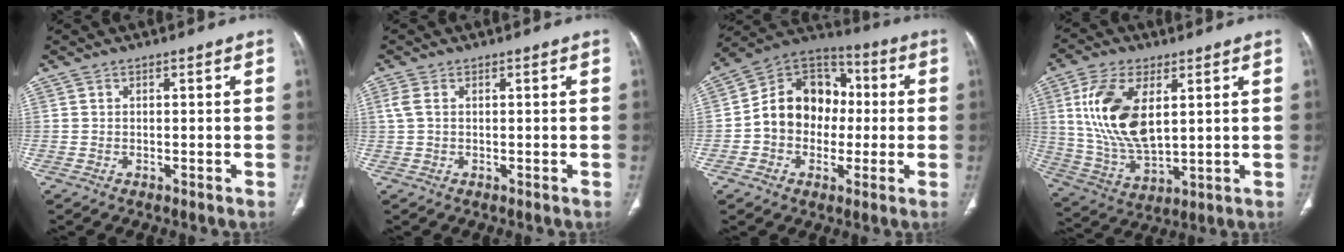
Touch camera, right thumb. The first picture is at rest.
{"total": 2.0, "force": [0.5, 1.1, 1.5], "torque": [-0.051, 0.013, 0.013]}
{"total": 15.5, "force": [-0.5, 12.4, 9.2], "torque": [-0.106, 0.037, -0.019]}
{"total": 16.1, "force": [4.2, 8.2, 13.2], "torque": [-0.262, -0.018, 0.091]}